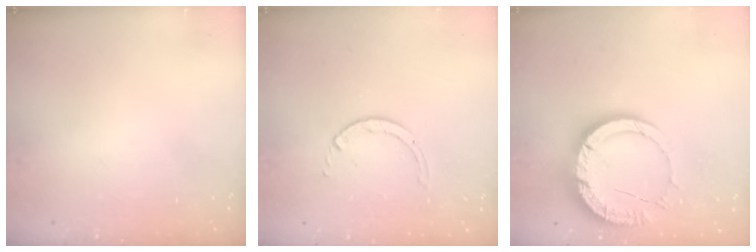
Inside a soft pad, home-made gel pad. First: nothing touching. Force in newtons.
{"total": 1.4, "press": 1.4, "slide": 0.1}
{"total": 13.4, "press": 13.3, "slide": 1.1}